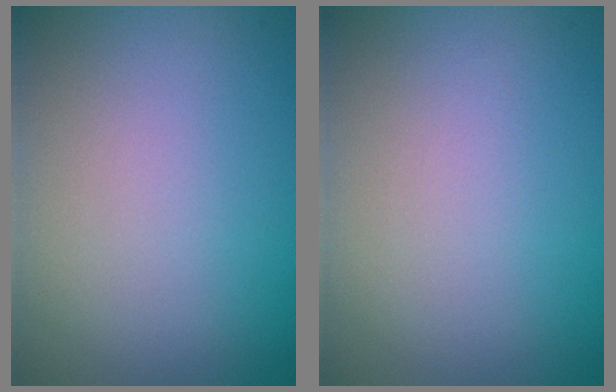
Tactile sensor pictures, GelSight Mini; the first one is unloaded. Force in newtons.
{"total": 0.0}